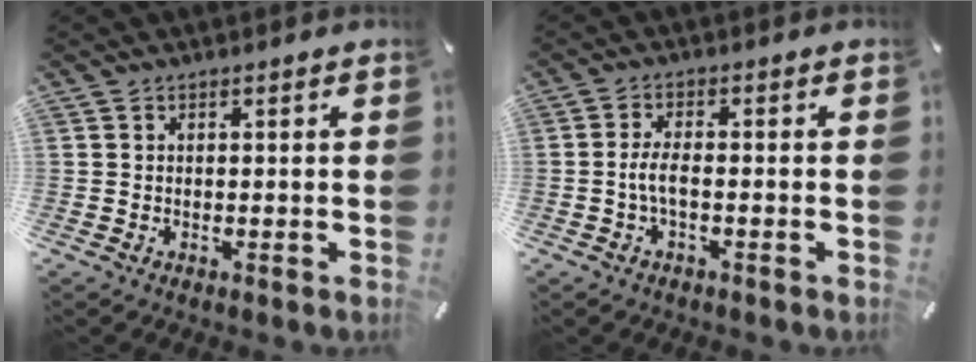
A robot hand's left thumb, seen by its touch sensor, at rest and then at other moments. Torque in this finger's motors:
{"motor_torque": [0.60, 0.56, 0.41, 0.04, 0.05]}